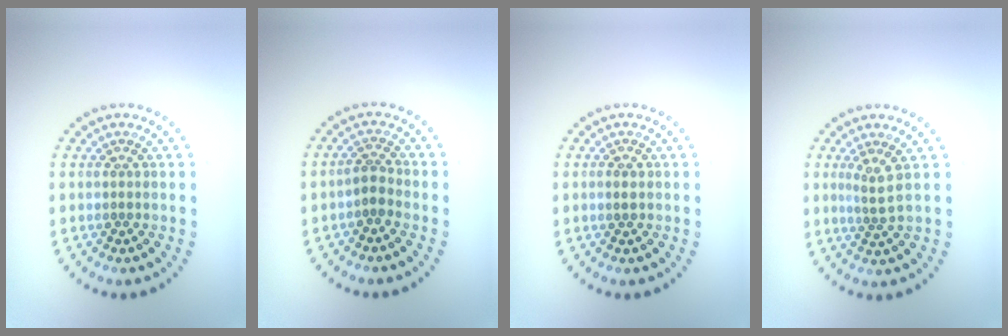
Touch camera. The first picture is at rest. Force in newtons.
{"total": 1.7, "press": 1.4, "slide": 1.0}
{"total": 1.0, "press": 0.9, "slide": 0.3}
{"total": 1.9, "press": 1.3, "slide": 1.4}